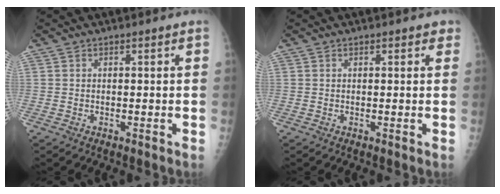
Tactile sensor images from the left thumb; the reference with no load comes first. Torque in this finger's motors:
{"motor_torque": [0.41, -0.43, -0.11, -0.09, 0.00]}